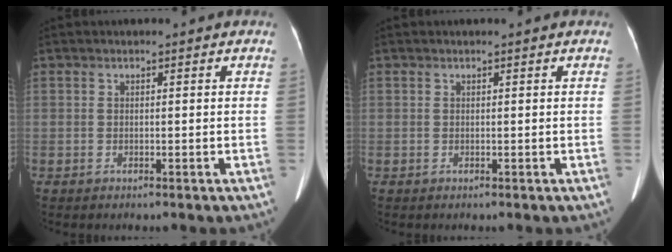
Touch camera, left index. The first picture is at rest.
{"total": 0.0}